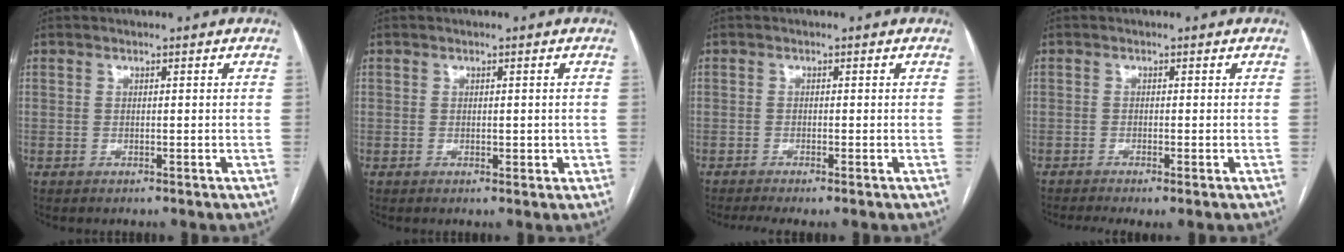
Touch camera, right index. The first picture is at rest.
{"total": 1.7, "force": [-0.1, 1.1, 1.3], "torque": [-0.017, 0.003, 0.002]}
{"total": 3.2, "force": [-2.5, 0.0, 2.1], "torque": [-0.030, -0.006, -0.039]}
{"total": 3.6, "force": [-2.5, 0.3, 2.5], "torque": [-0.039, -0.009, -0.039]}